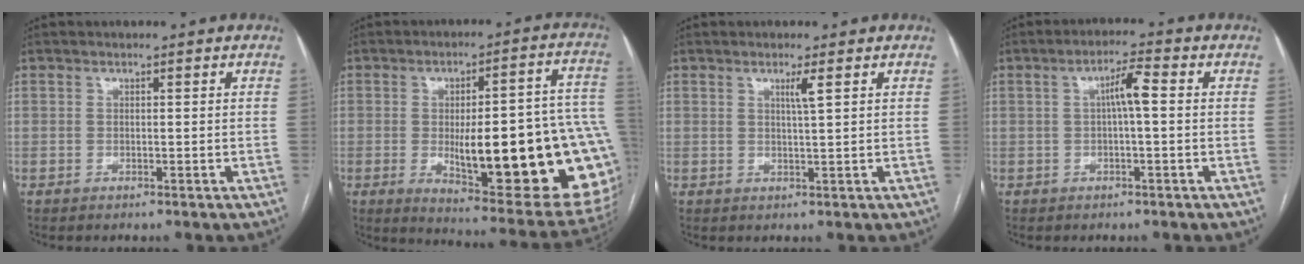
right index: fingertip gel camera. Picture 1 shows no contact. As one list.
[{"total": 28.3, "force": [-4.2, 5.9, 27.3], "torque": [-0.278, 0.004, -0.043]}, {"total": 2.1, "force": [0.9, -0.5, 1.8], "torque": [-0.034, -0.004, 0.017]}, {"total": 4.3, "force": [0.3, 0.4, 4.3], "torque": [-0.073, 0.013, 0.003]}]